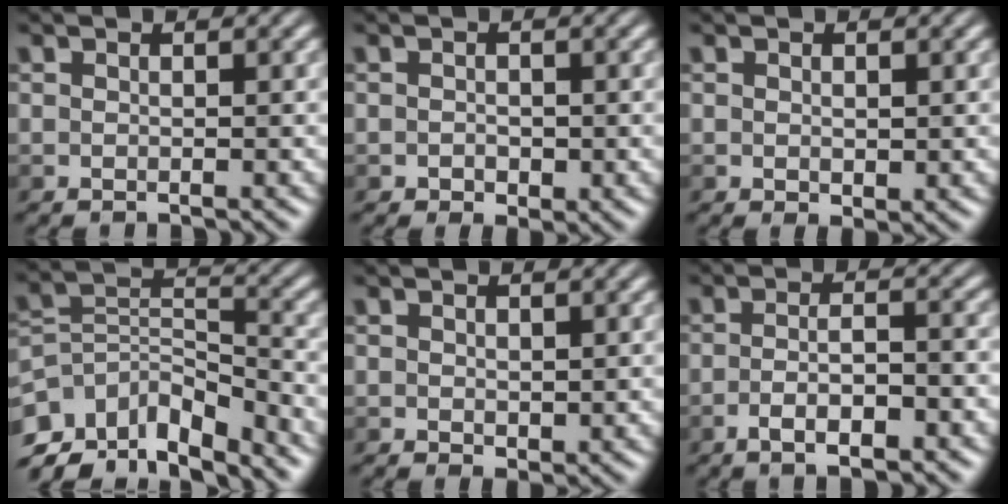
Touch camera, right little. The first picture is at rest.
{"total": 1.3, "force": [-0.4, 1.0, 0.8], "torque": [-0.010, -0.004, -0.007]}
{"total": 1.1, "force": [0.0, 0.6, 0.8], "torque": [-0.010, -0.003, 0.003]}
{"total": 9.4, "force": [-6.0, 4.4, 5.8], "torque": [-0.096, 0.001, -0.114]}
{"total": 0.9, "force": [0.2, 0.7, 0.6], "torque": [-0.009, -0.006, 0.008]}
{"total": 4.1, "force": [-1.9, 1.1, 3.4], "torque": [-0.062, 0.000, -0.033]}